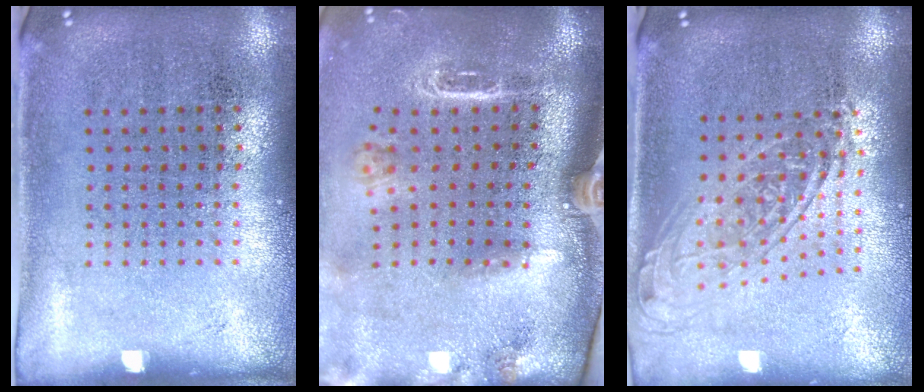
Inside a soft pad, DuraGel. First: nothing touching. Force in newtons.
{"total": 2.6, "press": 1.9, "slide": 1.7}
{"total": 1.8, "press": 1.4, "slide": 1.0}